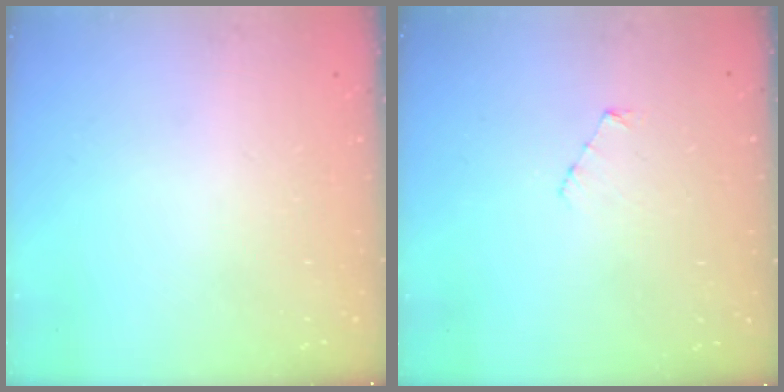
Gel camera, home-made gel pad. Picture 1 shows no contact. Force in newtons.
{"total": 3.0, "press": 3.0, "slide": 0.3}